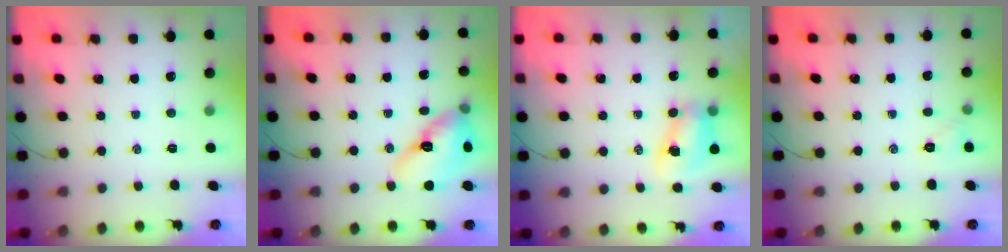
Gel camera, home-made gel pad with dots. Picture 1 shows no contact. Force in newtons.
{"total": 14.4, "press": 14.1, "slide": 3.1}
{"total": 8.4, "press": 8.3, "slide": 1.2}
{"total": 3.8, "press": 3.6, "slide": 1.2}